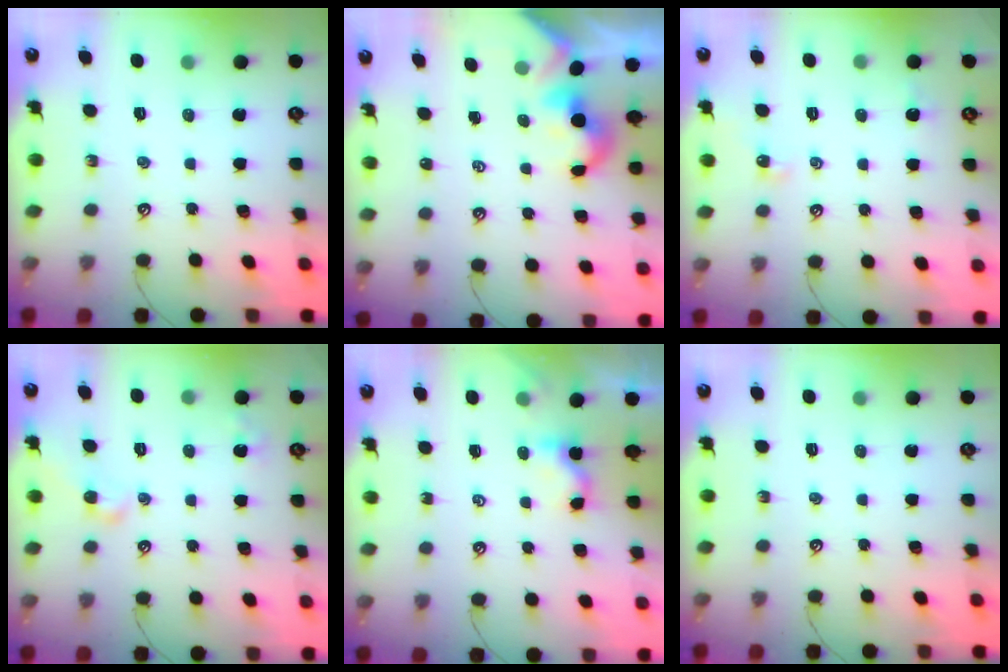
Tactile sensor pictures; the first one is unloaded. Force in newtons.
{"total": 1.5, "press": 1.5, "slide": 0.3}
{"total": 2.0, "press": 1.9, "slide": 0.5}
{"total": 5.2, "press": 5.1, "slide": 0.9}
{"total": 1.7, "press": 1.6, "slide": 0.5}
{"total": 0.0}